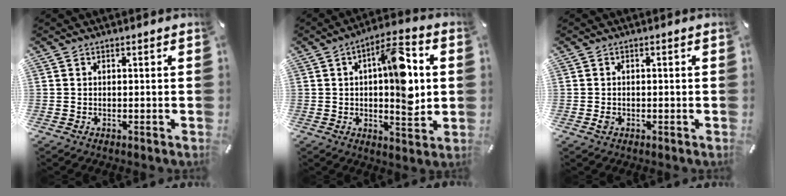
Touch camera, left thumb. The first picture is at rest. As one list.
[{"total": 14.6, "force": [2.1, 6.3, 13.0], "torque": [-0.179, -0.007, 0.031]}, {"total": 1.4, "force": [-0.4, 0.9, 1.0], "torque": [-0.019, 0.001, -0.008]}]